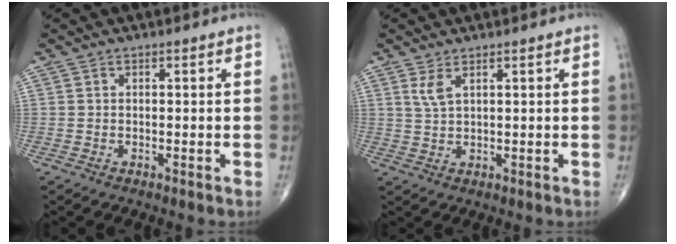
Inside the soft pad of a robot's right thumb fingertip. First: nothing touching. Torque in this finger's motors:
{"motor_torque": [-0.43, 0.37, 0.48, 0.26, 0.00]}